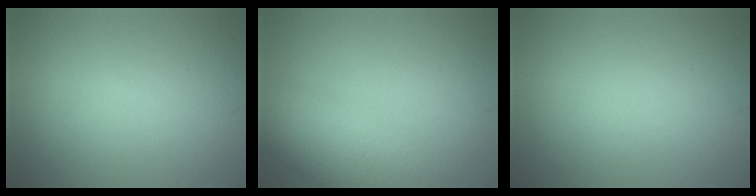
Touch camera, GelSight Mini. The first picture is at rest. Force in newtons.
{"total": 10.3, "press": 10.3, "slide": 1.0}
{"total": 0.0}